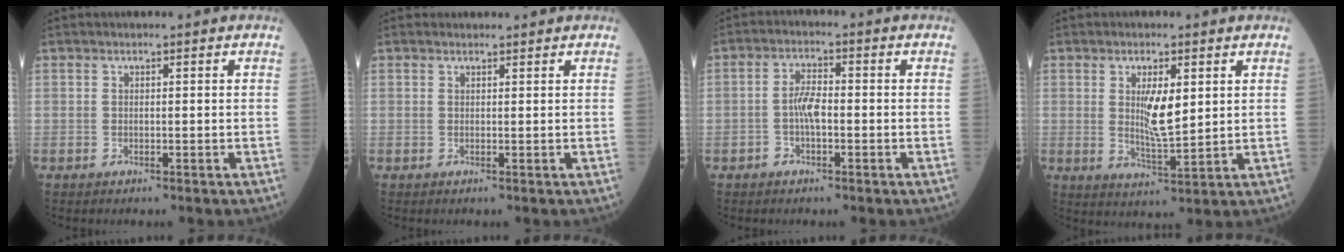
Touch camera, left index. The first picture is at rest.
{"total": 0.9, "force": [0.9, 0.3, 0.0], "torque": [-0.007, 0.003, 0.014]}
{"total": 3.7, "force": [-1.0, 1.4, 3.3], "torque": [-0.070, 0.007, -0.020]}
{"total": 5.9, "force": [1.4, 1.2, 5.6], "torque": [-0.104, -0.012, 0.028]}